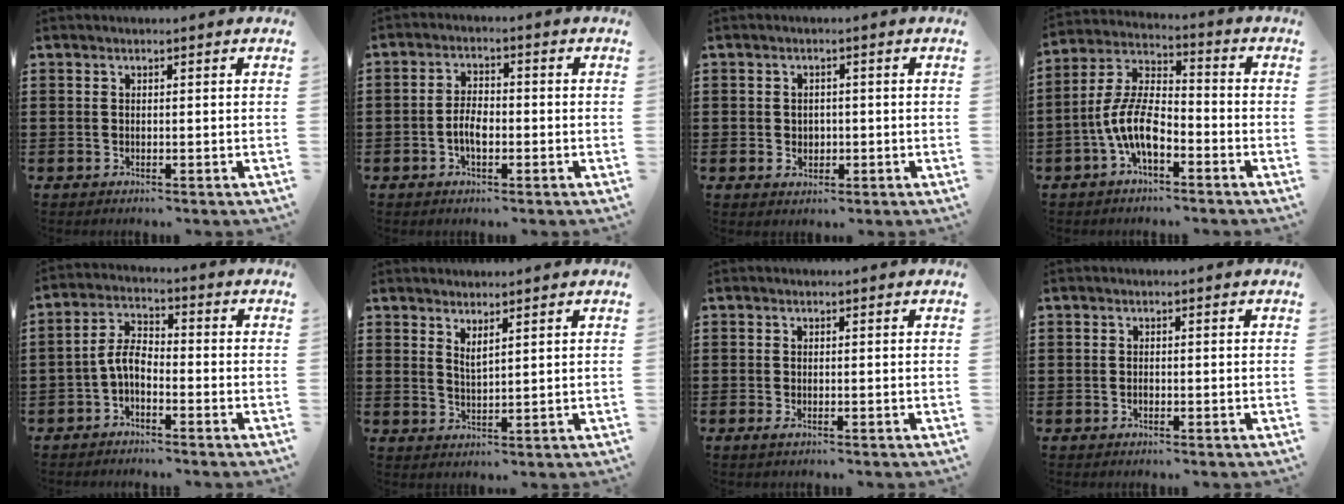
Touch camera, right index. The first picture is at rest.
{"total": 3.8, "force": [-1.1, 1.9, 3.1], "torque": [-0.071, 0.000, -0.024]}
{"total": 1.7, "force": [-0.1, 1.6, 0.6], "torque": [-0.019, 0.004, -0.004]}
{"total": 9.2, "force": [-3.8, 3.9, 7.4], "torque": [-0.181, -0.004, -0.078]}
{"total": 4.8, "force": [-2.1, 2.3, 3.6], "torque": [-0.096, 0.003, -0.050]}
{"total": 1.9, "force": [1.7, 0.2, 0.8], "torque": [-0.018, 0.002, 0.032]}
{"total": 0.6, "force": [-0.2, 0.3, 0.5], "torque": [-0.009, -0.003, -0.003]}
{"total": 0.6, "force": [-0.4, 0.3, 0.4], "torque": [-0.008, -0.003, -0.006]}